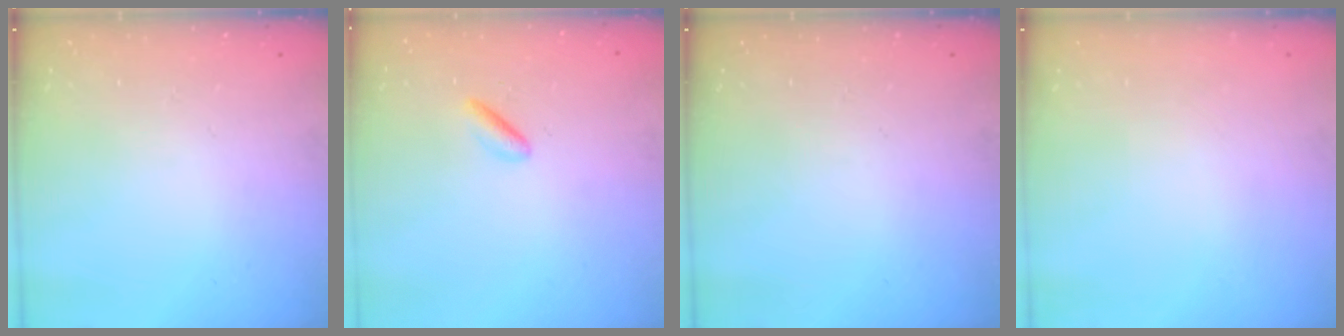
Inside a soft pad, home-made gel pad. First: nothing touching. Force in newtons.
{"total": 3.0, "press": 2.7, "slide": 1.2}
{"total": 0.0}
{"total": 0.0}